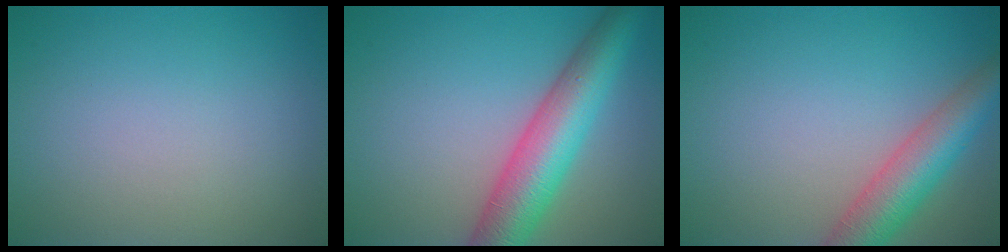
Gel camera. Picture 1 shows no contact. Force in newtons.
{"total": 7.7, "press": 7.7, "slide": 0.2}
{"total": 5.7, "press": 5.7, "slide": 0.2}